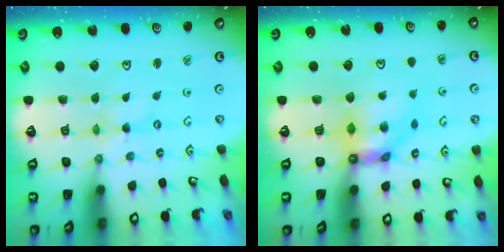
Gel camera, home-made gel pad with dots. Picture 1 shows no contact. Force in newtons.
{"total": 9.1, "press": 9.1, "slide": 0.8}